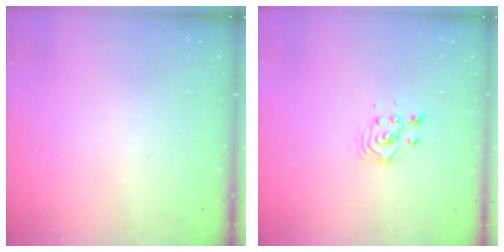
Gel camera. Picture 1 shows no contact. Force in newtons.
{"total": 2.9, "press": 2.9, "slide": 0.4}